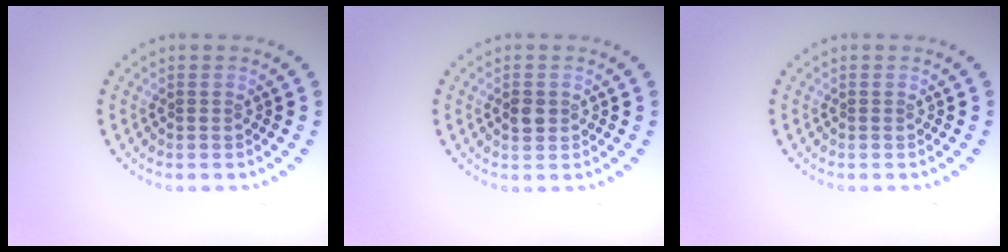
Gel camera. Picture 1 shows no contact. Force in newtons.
{"total": 1.4, "press": 1.3, "slide": 0.3}
{"total": 0.0}